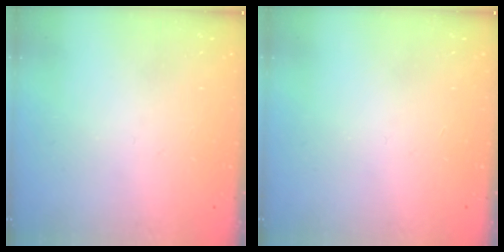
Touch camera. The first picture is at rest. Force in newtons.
{"total": 0.0}